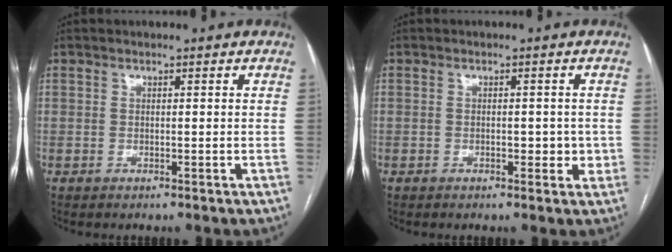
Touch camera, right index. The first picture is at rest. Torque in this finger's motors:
{"motor_torque": [0.28, -0.10, 0.23, 0.02]}